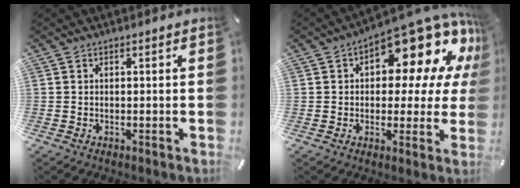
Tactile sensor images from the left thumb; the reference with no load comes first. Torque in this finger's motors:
{"motor_torque": [0.60, 1.02, 1.91, -0.86, 0.15]}